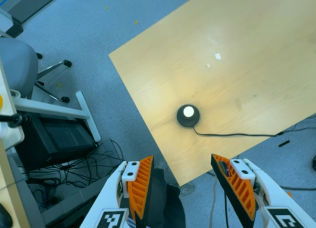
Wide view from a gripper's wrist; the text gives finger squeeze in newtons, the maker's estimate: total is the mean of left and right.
{"total": 0.0}